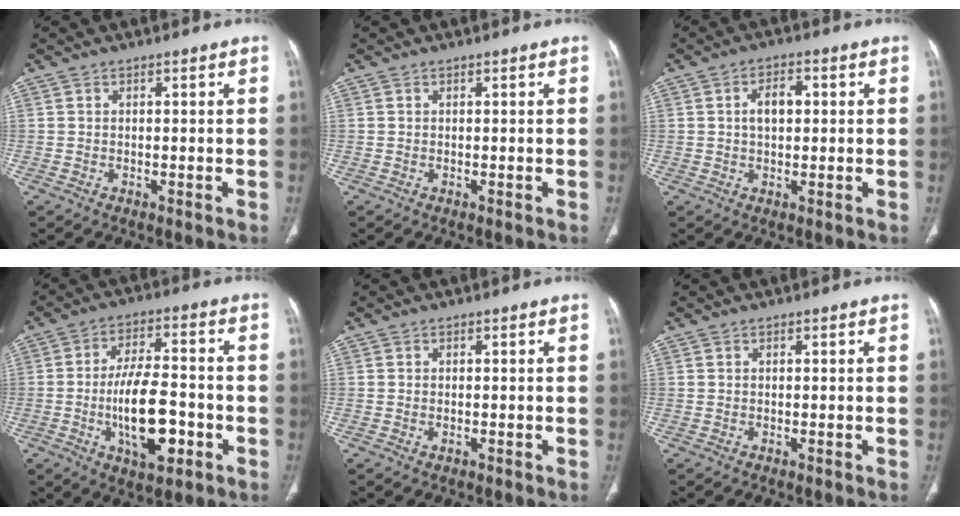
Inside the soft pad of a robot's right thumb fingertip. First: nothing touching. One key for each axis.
{"total": 0.0}
{"total": 4.6, "fx": 0.7, "fy": 2.7, "fz": 3.6, "tx": -0.060, "ty": 0.009, "tz": 0.009}
{"total": 14.0, "fx": -3.8, "fy": 5.9, "fz": 12.1, "tx": -0.195, "ty": 0.017, "tz": -0.059}
{"total": 0.5, "fx": -0.2, "fy": 0.3, "fz": 0.4, "tx": -0.010, "ty": 0.003, "tz": -0.001}
{"total": 0.0}